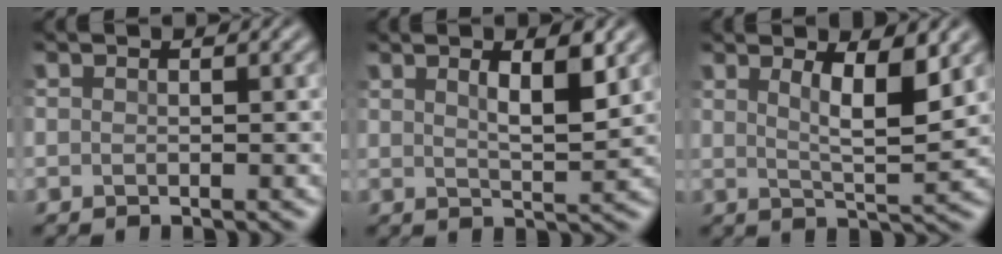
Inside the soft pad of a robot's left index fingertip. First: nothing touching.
{"total": 3.7, "force": [1.7, 0.9, 3.2], "torque": [-0.054, -0.005, 0.028]}
{"total": 4.6, "force": [2.0, 1.1, 4.1], "torque": [-0.070, -0.011, 0.034]}